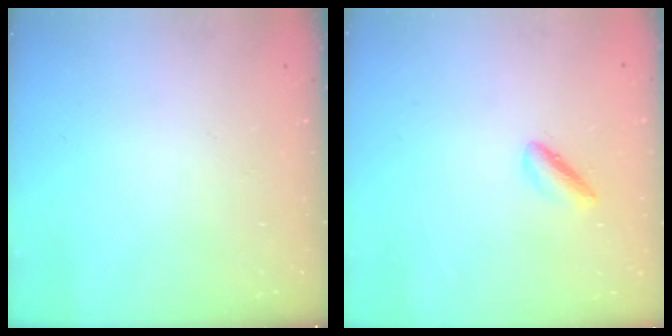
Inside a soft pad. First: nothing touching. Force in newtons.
{"total": 2.3, "press": 2.2, "slide": 0.4}